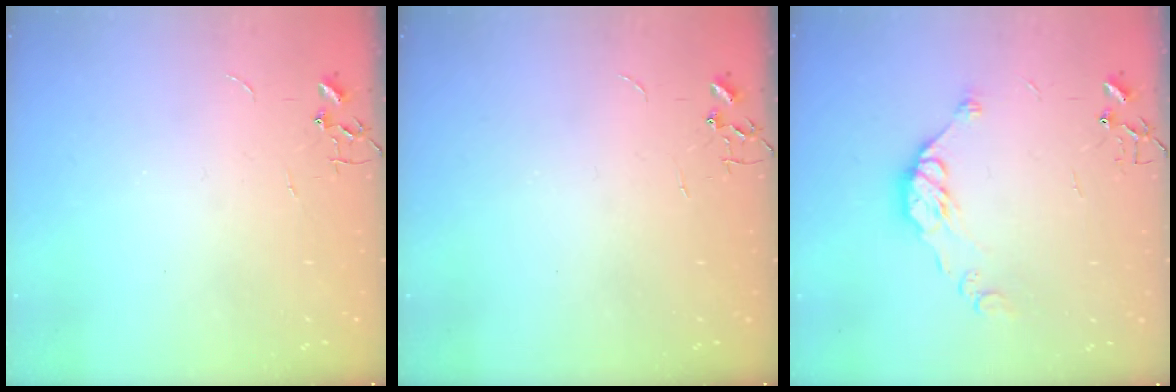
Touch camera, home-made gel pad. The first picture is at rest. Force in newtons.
{"total": 0.0}
{"total": 10.5, "press": 10.5, "slide": 0.3}